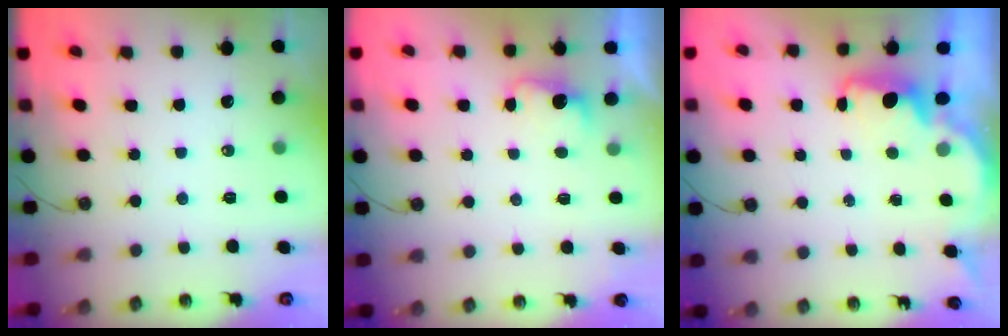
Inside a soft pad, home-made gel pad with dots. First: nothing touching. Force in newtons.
{"total": 2.8, "press": 2.7, "slide": 0.9}
{"total": 1.8, "press": 1.6, "slide": 0.7}